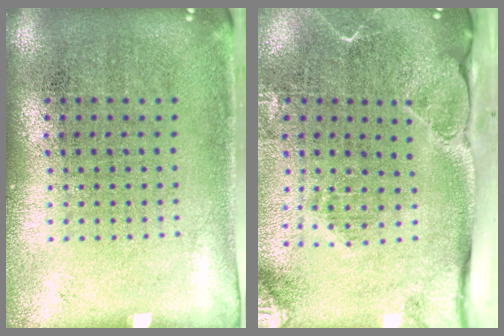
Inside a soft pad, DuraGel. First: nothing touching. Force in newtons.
{"total": 2.7, "press": 2.2, "slide": 1.6}